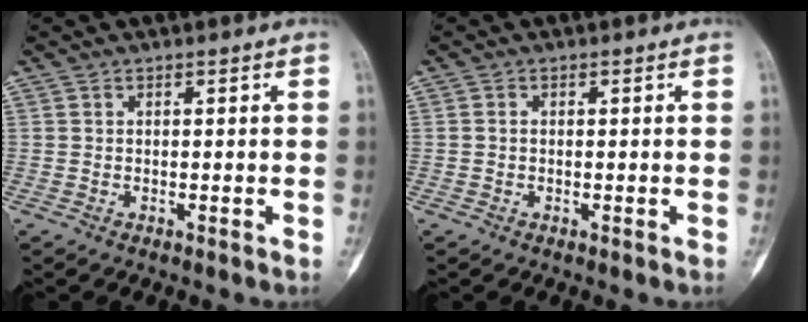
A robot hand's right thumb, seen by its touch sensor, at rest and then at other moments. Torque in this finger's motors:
{"motor_torque": [-0.34, 0.23, -0.16, -0.18, -0.06]}